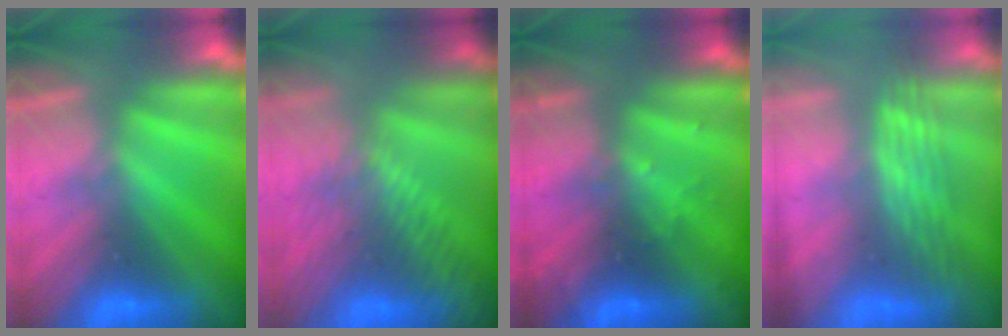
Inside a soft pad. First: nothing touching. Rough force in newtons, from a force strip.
{"total": 9.6}
{"total": 2.9}
{"total": 3.1}